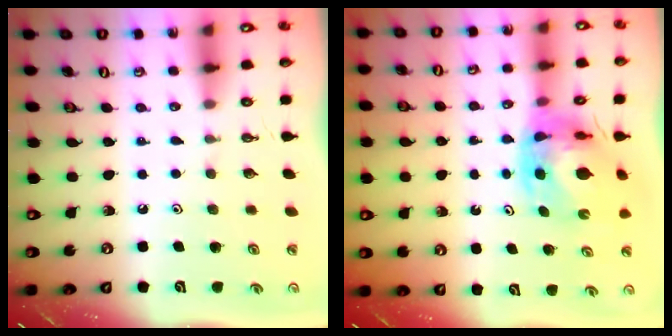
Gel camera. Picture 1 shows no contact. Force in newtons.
{"total": 9.4, "press": 9.3, "slide": 1.1}